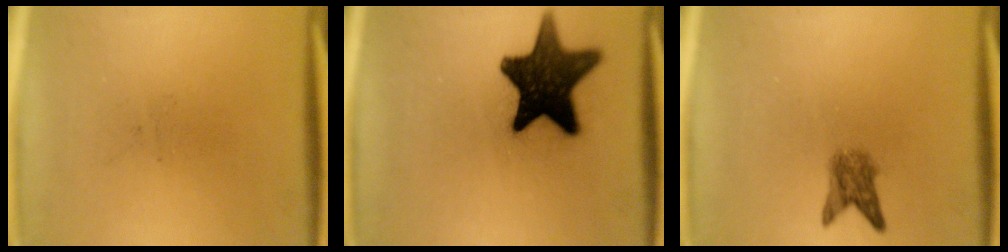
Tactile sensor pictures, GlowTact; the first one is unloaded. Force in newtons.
{"total": 15.8}
{"total": 3.2}